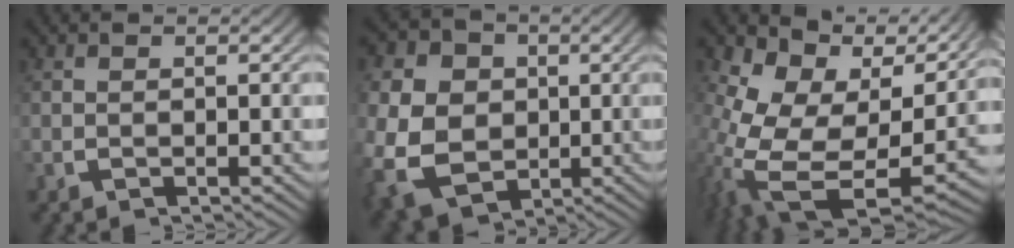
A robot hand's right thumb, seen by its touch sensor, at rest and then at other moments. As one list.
[{"total": 12.9, "force": [-1.8, 10.5, 7.3], "torque": [-0.174, -0.065, -0.006]}, {"total": 13.7, "force": [1.3, 8.4, 10.7], "torque": [-0.243, -0.057, 0.050]}]